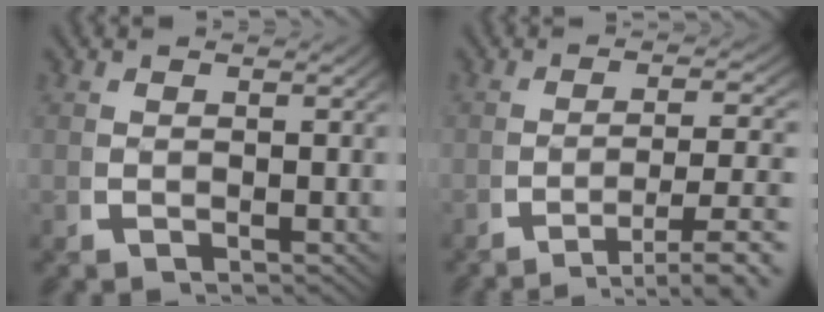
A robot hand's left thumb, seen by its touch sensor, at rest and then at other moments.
{"total": 5.9, "force": [-3.8, 1.9, 4.1], "torque": [-0.063, -0.010, -0.052]}